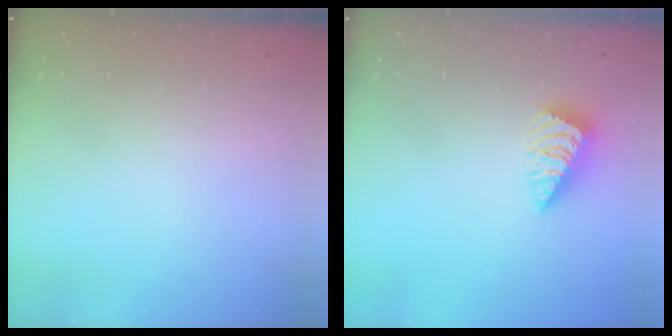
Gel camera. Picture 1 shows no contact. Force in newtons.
{"total": 2.4, "press": 2.4, "slide": 0.4}